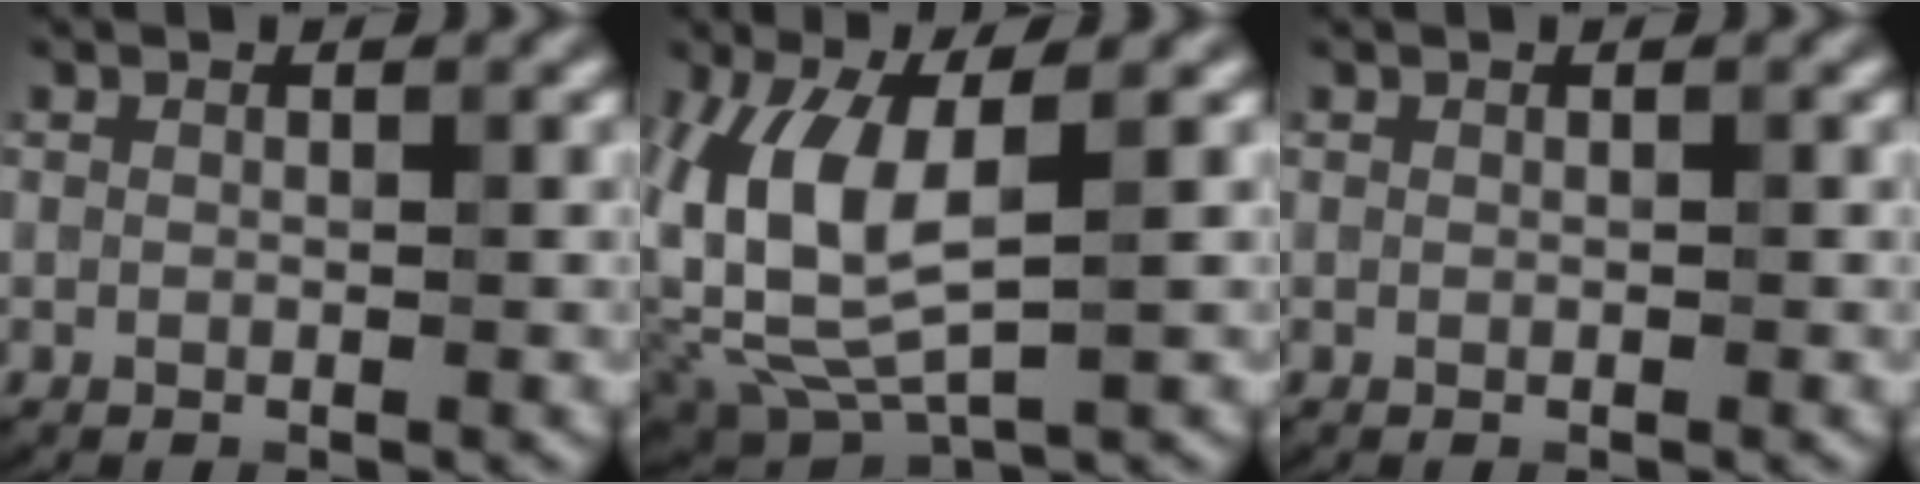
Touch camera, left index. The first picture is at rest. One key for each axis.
{"total": 8.1, "fx": 1.4, "fy": 3.8, "fz": 7.0, "tx": -0.165, "ty": -0.007, "tz": 0.032}
{"total": 0.0}